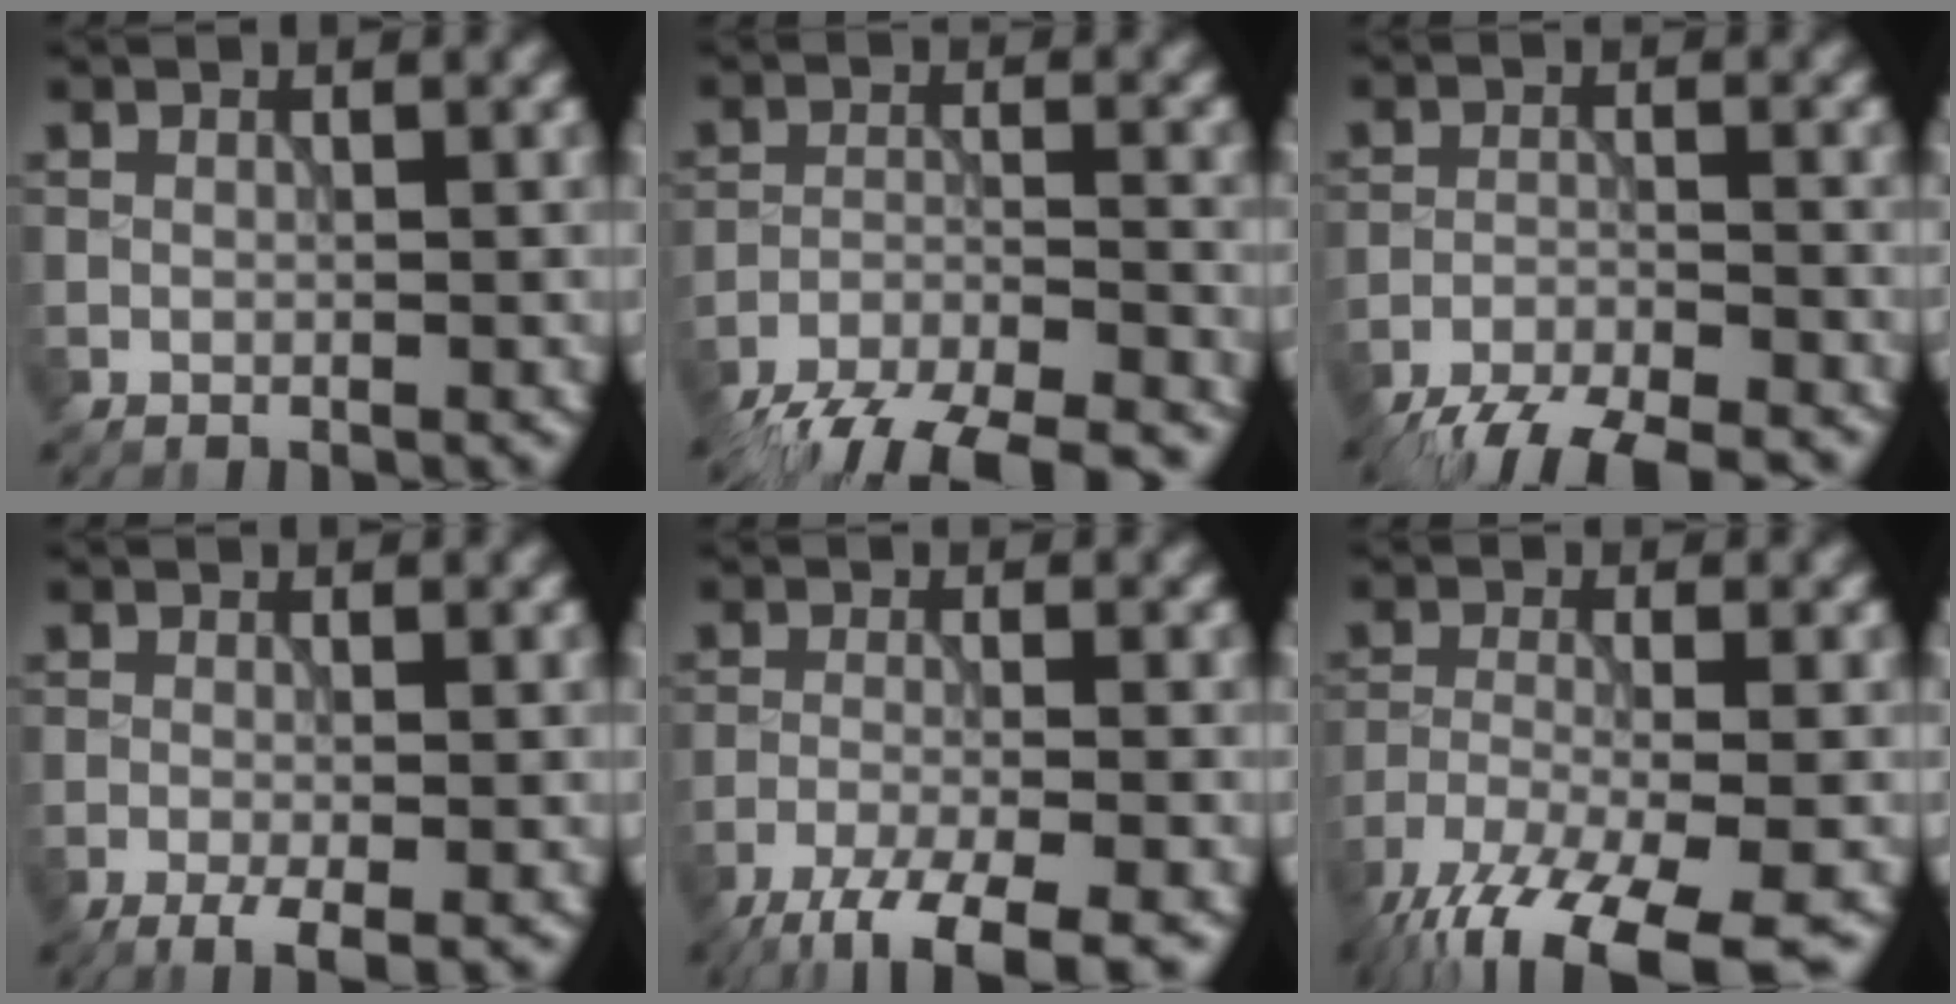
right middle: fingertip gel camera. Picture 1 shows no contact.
{"total": 11.4, "force": [-10.3, 3.1, 3.8], "torque": [-0.052, -0.016, -0.154]}
{"total": 8.8, "force": [-8.0, 1.7, 3.2], "torque": [-0.060, -0.024, -0.128]}
{"total": 3.0, "force": [-1.7, 0.7, 2.4], "torque": [-0.045, -0.005, -0.033]}
{"total": 6.9, "force": [-5.1, 1.3, 4.5], "torque": [-0.072, -0.013, -0.096]}
{"total": 12.9, "force": [-10.0, 3.4, 7.4], "torque": [-0.148, -0.046, -0.155]}